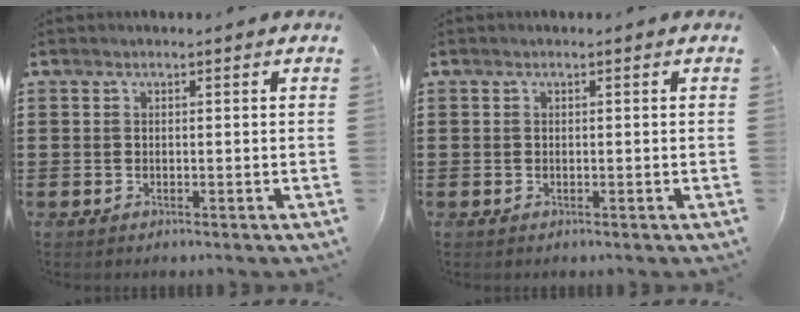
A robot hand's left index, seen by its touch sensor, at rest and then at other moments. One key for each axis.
{"total": 0.0}